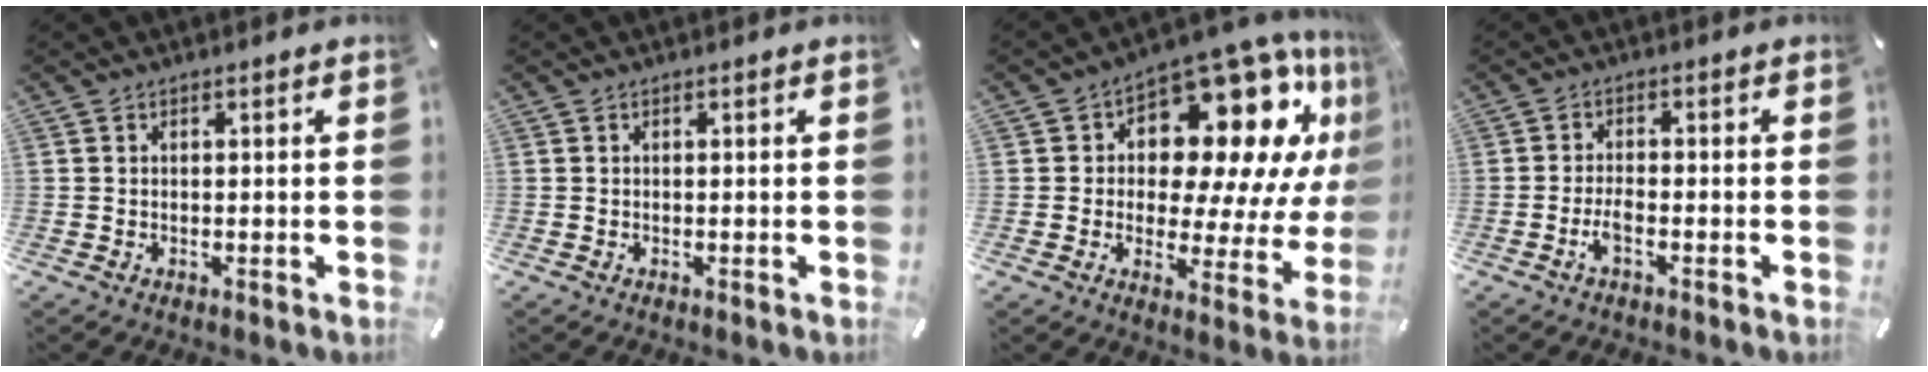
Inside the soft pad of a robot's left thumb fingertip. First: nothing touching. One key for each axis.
{"total": 0.0}
{"total": 19.3, "fx": 9.4, "fy": 10.2, "fz": 13.4, "tx": -0.175, "ty": -0.081, "tz": 0.150}
{"total": 3.5, "fx": -1.8, "fy": 1.2, "fz": 2.7, "tx": -0.065, "ty": 0.001, "tz": -0.038}